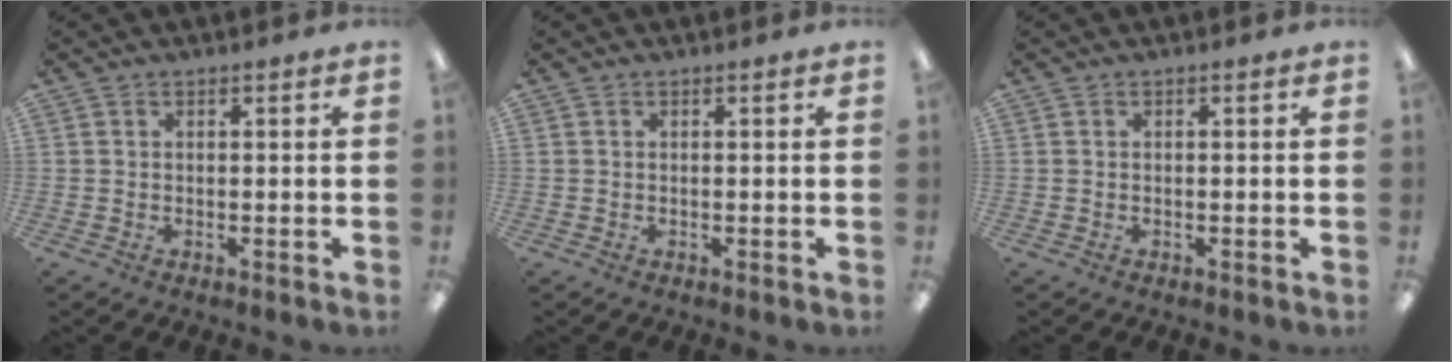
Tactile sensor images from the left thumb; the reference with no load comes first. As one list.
[{"total": 0.0}, {"total": 0.0}]